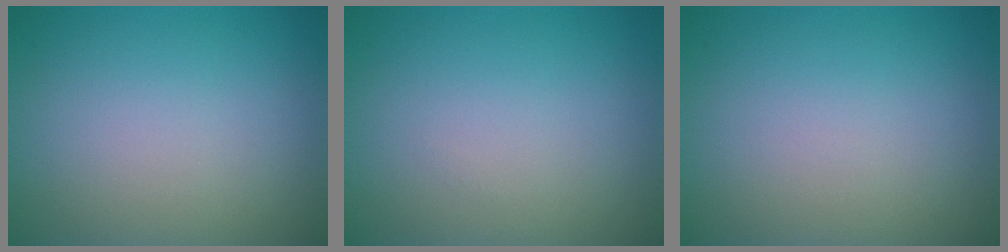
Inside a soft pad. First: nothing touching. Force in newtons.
{"total": 0.0}
{"total": 0.0}